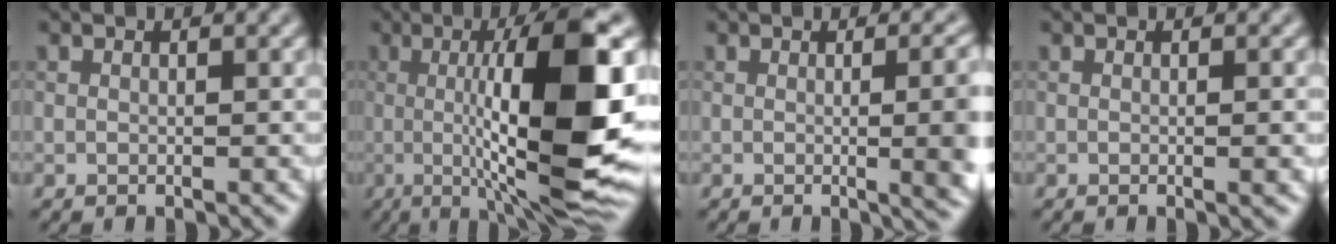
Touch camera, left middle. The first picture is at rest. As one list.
[{"total": 13.9, "force": [-0.4, 3.1, 13.5], "torque": [-0.191, 0.005, 0.002]}, {"total": 11.1, "force": [0.2, 5.1, 9.8], "torque": [-0.052, 0.022, 0.016]}, {"total": 1.6, "force": [-0.1, 0.6, 1.5], "torque": [-0.010, 0.005, -0.008]}]